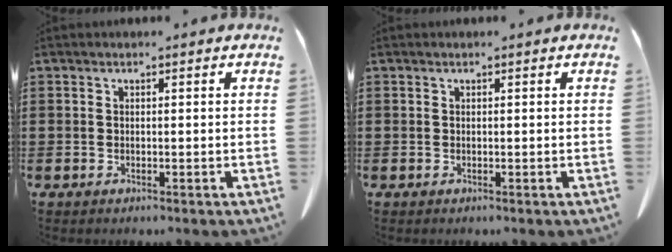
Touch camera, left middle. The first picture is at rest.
{"total": 0.0}